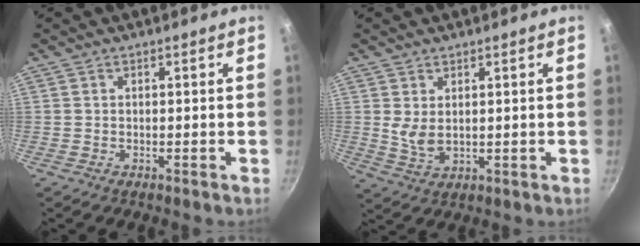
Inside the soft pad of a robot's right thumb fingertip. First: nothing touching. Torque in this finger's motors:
{"motor_torque": [1.76, 3.25, -0.18, 0.02, 0.04]}